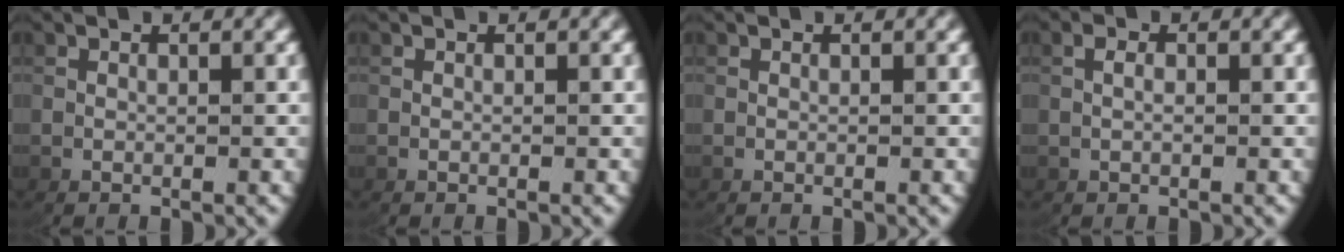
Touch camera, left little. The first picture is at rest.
{"total": 0.0}
{"total": 0.0}
{"total": 0.7, "force": [0.1, 0.1, 0.6], "torque": [-0.016, -0.001, 0.005]}